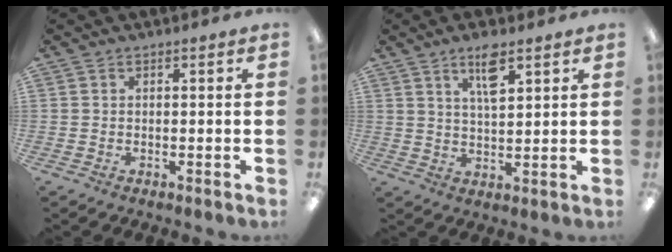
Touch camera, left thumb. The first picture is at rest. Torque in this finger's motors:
{"motor_torque": [0.05, 0.15, -0.03, -0.35, 0.05]}